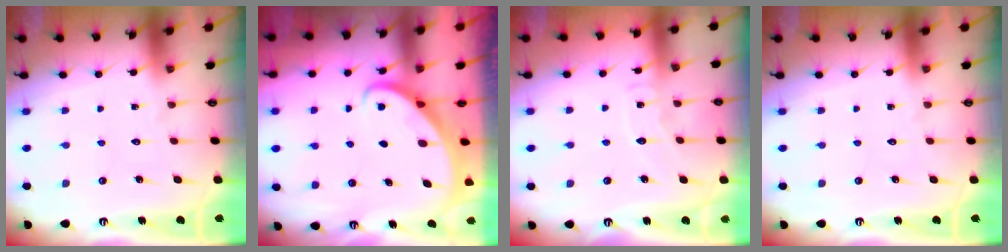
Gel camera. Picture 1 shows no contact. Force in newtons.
{"total": 2.8, "press": 2.8, "slide": 0.2}
{"total": 5.7, "press": 5.7, "slide": 0.6}
{"total": 0.0}